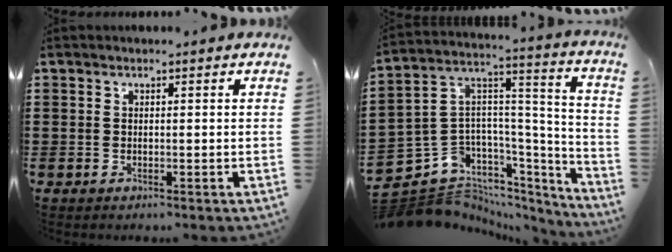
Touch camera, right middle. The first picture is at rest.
{"total": 8.3, "force": [-5.9, 5.9, 0.8], "torque": [-0.056, -0.011, -0.111]}